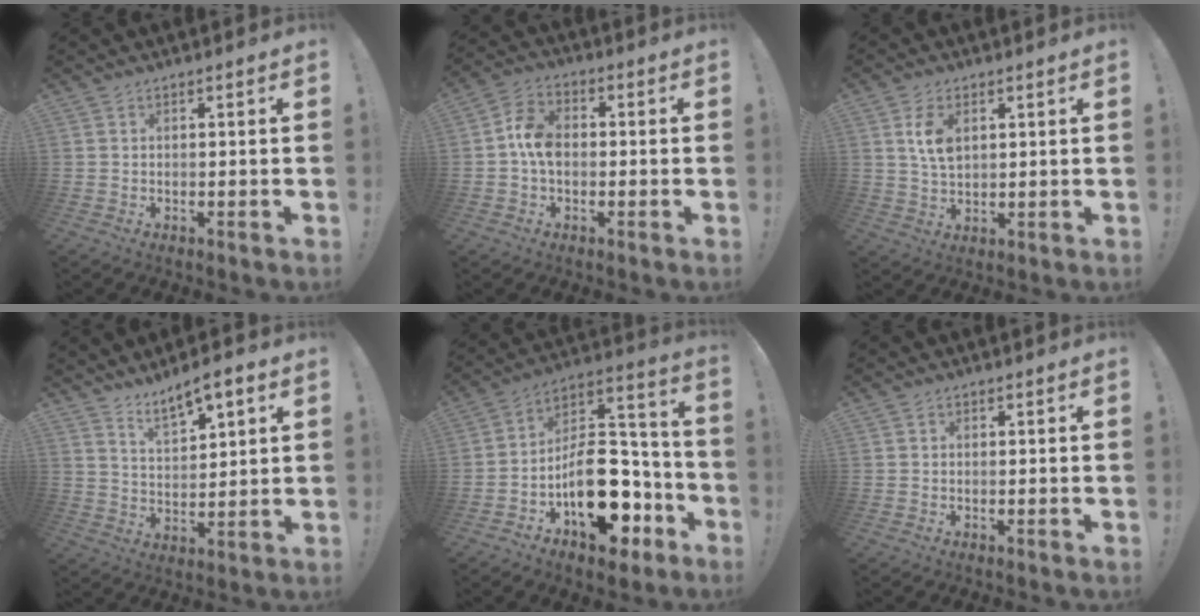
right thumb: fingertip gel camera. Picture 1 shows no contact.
{"total": 8.2, "force": [-0.8, 5.6, 6.0], "torque": [-0.104, 0.014, -0.011]}
{"total": 6.7, "force": [2.4, 4.1, 4.7], "torque": [-0.085, -0.006, 0.040]}
{"total": 7.8, "force": [6.0, 2.6, 4.3], "torque": [-0.072, -0.034, 0.106]}
{"total": 22.0, "force": [-8.1, 13.2, 15.6], "torque": [-0.204, 0.057, -0.113]}
{"total": 0.6, "force": [0.0, 0.6, 0.1], "torque": [0.002, 0.000, -0.002]}